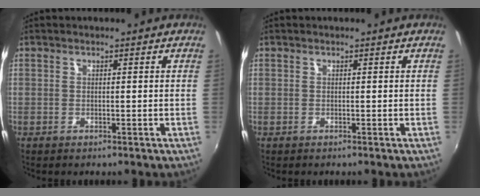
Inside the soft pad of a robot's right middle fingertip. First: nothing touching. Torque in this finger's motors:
{"motor_torque": [-0.01, -0.02, 0.00, 0.01]}